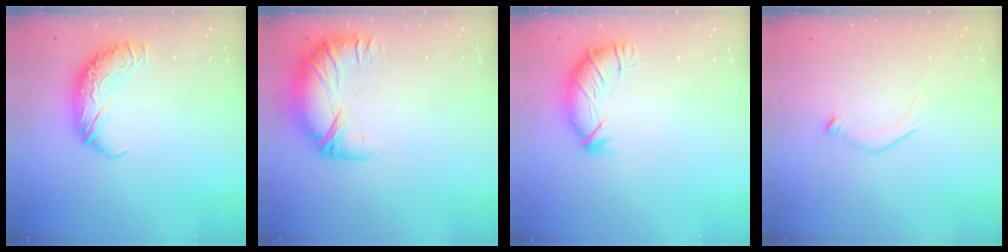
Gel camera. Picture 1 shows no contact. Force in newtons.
{"total": 3.2, "press": 0.8, "slide": 3.1}
{"total": 3.5, "press": 3.4, "slide": 0.9}
{"total": 7.3, "press": 7.3, "slide": 0.8}